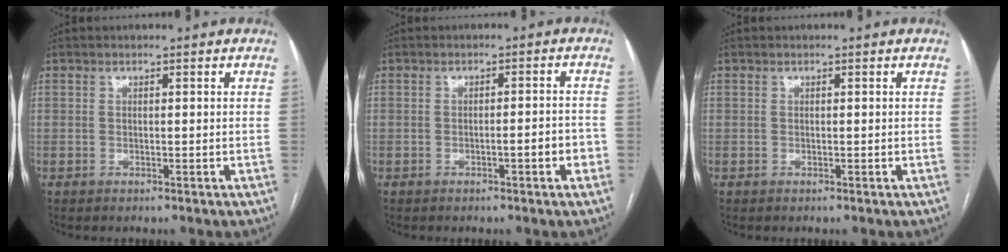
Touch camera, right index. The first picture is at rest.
{"total": 3.3, "force": [-1.4, 0.5, 3.0], "torque": [-0.039, 0.004, -0.021]}
{"total": 0.0}